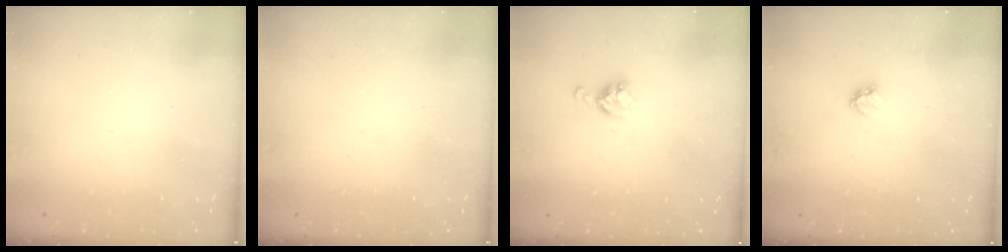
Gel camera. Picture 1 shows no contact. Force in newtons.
{"total": 0.0}
{"total": 5.5, "press": 5.5, "slide": 0.1}
{"total": 3.0, "press": 2.9, "slide": 0.4}